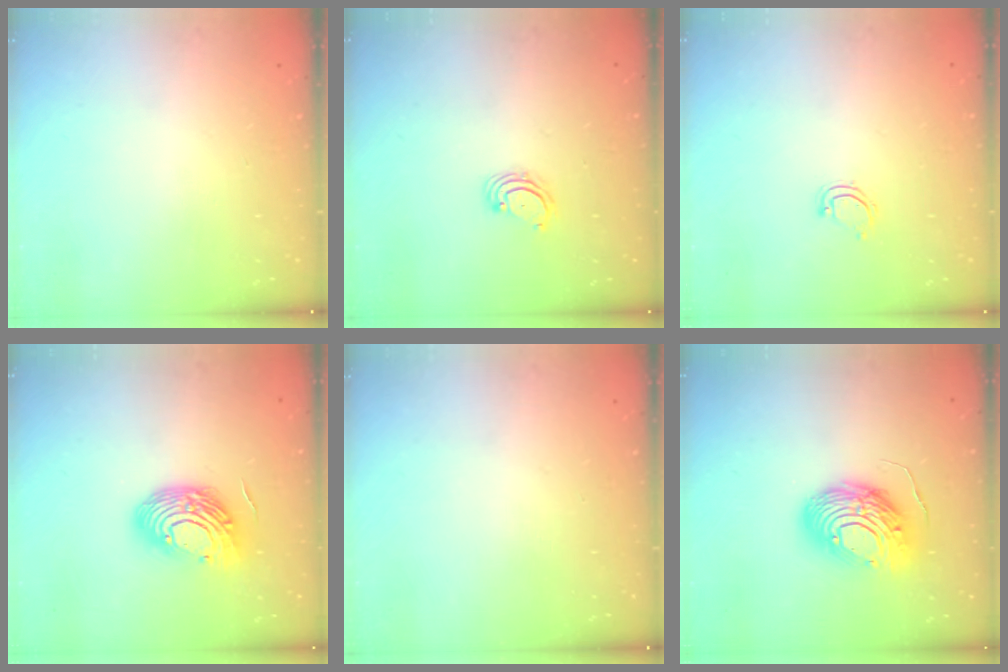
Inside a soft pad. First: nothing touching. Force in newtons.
{"total": 2.6, "press": 2.6, "slide": 0.3}
{"total": 3.7, "press": 3.7, "slide": 0.3}
{"total": 13.8, "press": 13.7, "slide": 1.8}
{"total": 0.0}
{"total": 14.7, "press": 14.6, "slide": 1.4}